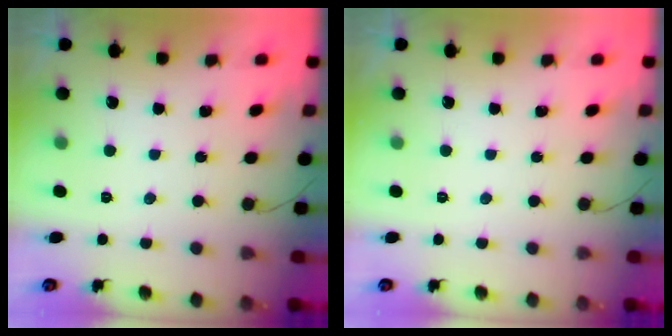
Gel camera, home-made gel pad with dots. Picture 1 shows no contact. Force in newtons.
{"total": 0.0}